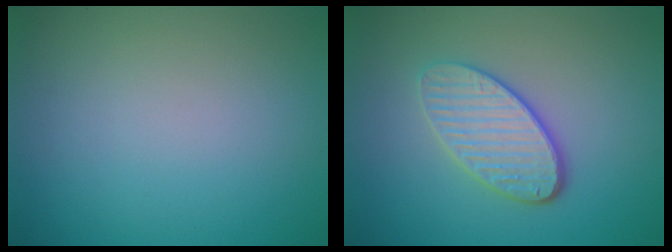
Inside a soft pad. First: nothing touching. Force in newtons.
{"total": 4.0, "press": 3.3, "slide": 2.4}